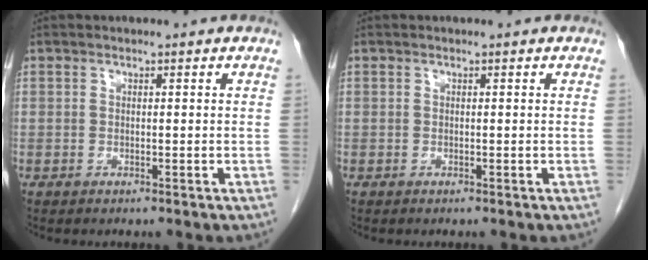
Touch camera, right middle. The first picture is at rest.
{"total": 0.0}